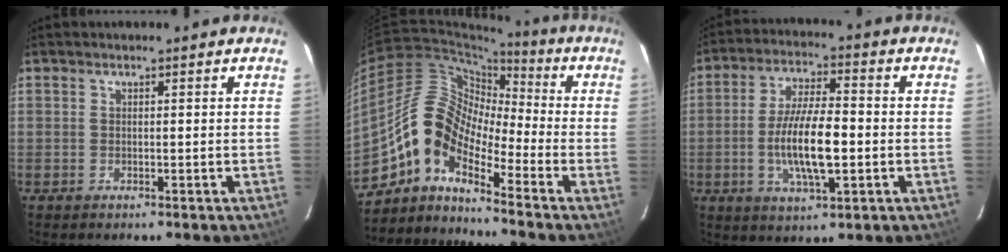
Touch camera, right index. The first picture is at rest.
{"total": 10.7, "force": [-6.6, 4.6, 7.1], "torque": [-0.111, 0.019, -0.145]}
{"total": 11.8, "force": [-2.2, 3.5, 11.1], "torque": [-0.216, -0.003, -0.039]}